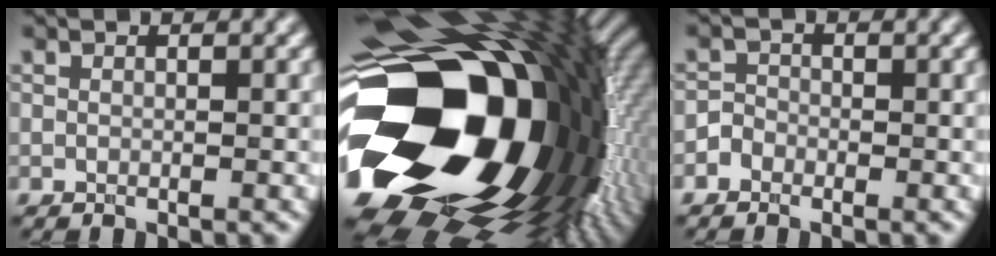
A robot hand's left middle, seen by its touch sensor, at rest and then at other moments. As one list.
[{"total": 22.0, "force": [-3.7, 15.3, 15.3], "torque": [-0.291, -0.061, -0.037]}, {"total": 1.3, "force": [-1.0, 0.8, -0.1], "torque": [0.006, 0.005, -0.019]}]